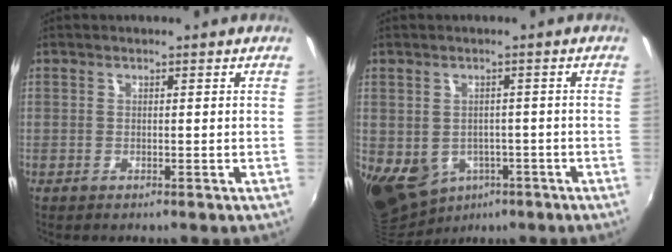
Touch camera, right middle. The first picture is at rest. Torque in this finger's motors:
{"motor_torque": [-0.07, -0.26, 0.20, 0.08]}